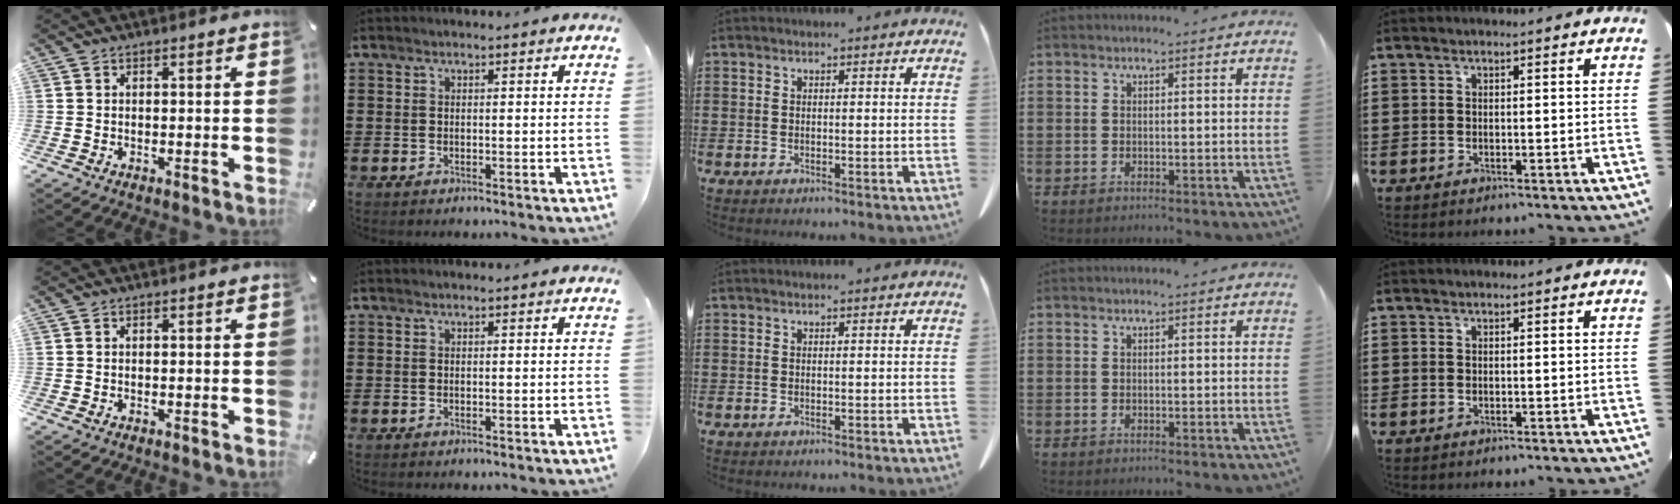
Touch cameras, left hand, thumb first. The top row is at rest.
{}